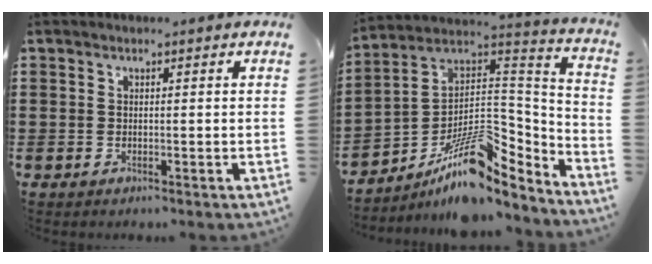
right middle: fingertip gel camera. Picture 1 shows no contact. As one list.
[{"total": 12.6, "force": [-7.8, 4.5, 8.8], "torque": [-0.161, -0.008, -0.151]}]